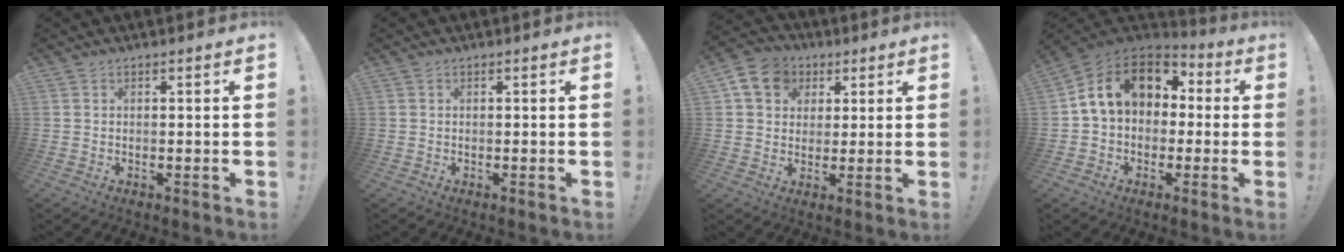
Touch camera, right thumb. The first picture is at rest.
{"total": 0.0}
{"total": 10.7, "force": [3.9, 8.9, 4.5], "torque": [-0.065, -0.008, 0.079]}
{"total": 15.0, "force": [4.0, 10.7, 9.8], "torque": [-0.160, 0.004, 0.071]}